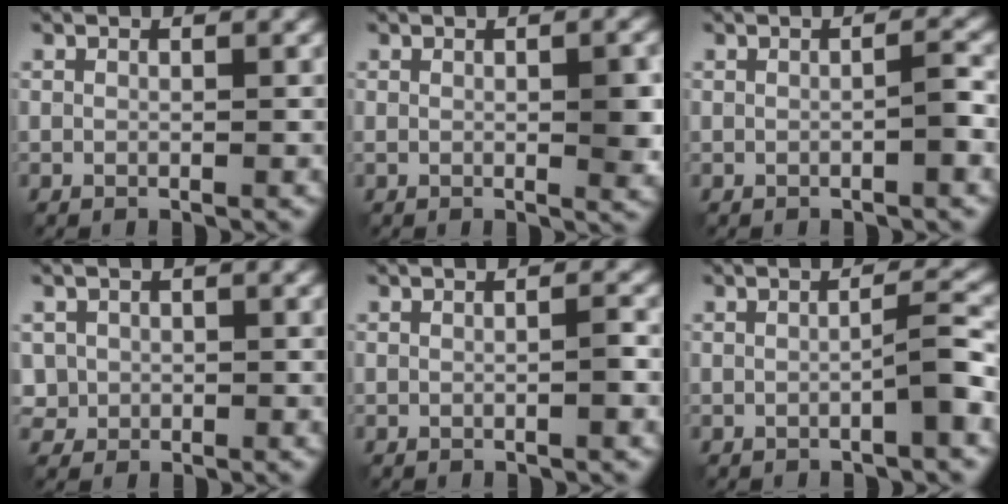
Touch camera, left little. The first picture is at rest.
{"total": 3.3, "force": [0.3, 1.0, 3.2], "torque": [-0.047, 0.000, 0.006]}
{"total": 1.8, "force": [-0.5, 0.2, 1.8], "torque": [-0.031, 0.004, -0.011]}
{"total": 1.7, "force": [0.2, 1.6, 0.3], "torque": [-0.013, -0.005, 0.006]}
{"total": 1.4, "force": [-0.4, 0.2, 1.3], "torque": [-0.021, 0.002, -0.008]}
{"total": 2.8, "force": [-0.6, 0.3, 2.8], "torque": [-0.047, 0.007, -0.015]}